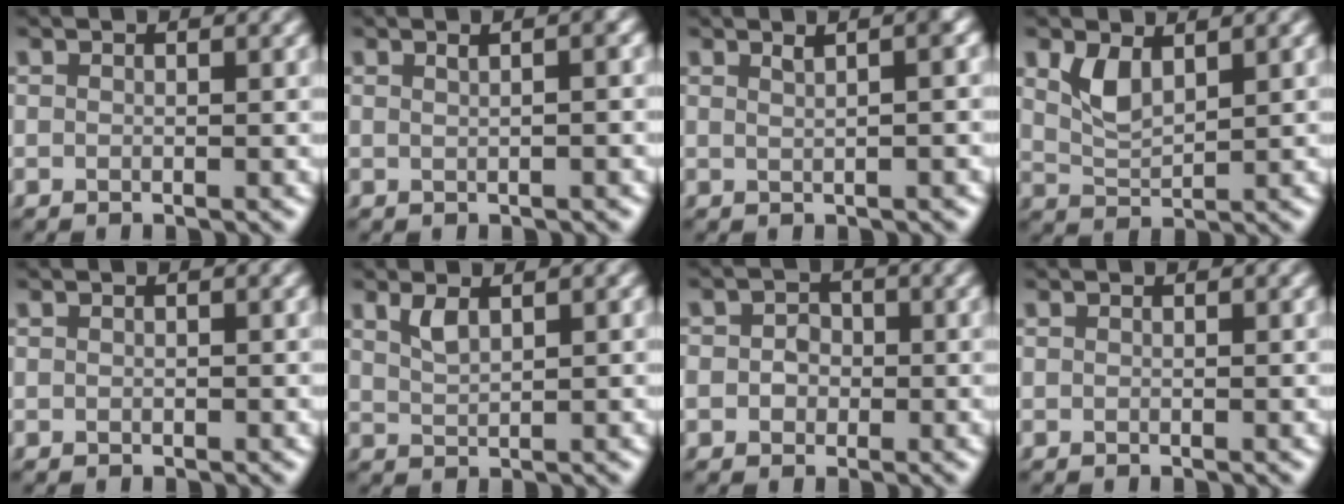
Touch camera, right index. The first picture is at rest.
{"total": 2.1, "force": [0.6, 0.6, 2.0], "torque": [-0.023, 0.009, 0.006]}
{"total": 2.3, "force": [0.8, 0.5, 2.1], "torque": [-0.023, 0.006, 0.013]}
{"total": 2.6, "force": [1.2, 1.3, 1.9], "torque": [-0.043, -0.012, 0.030]}
{"total": 0.0}
{"total": 1.6, "force": [1.1, 0.4, 1.2], "torque": [-0.027, -0.003, 0.027]}
{"total": 3.5, "force": [-0.7, 3.2, 1.2], "torque": [-0.025, -0.006, -0.016]}
{"total": 0.0}